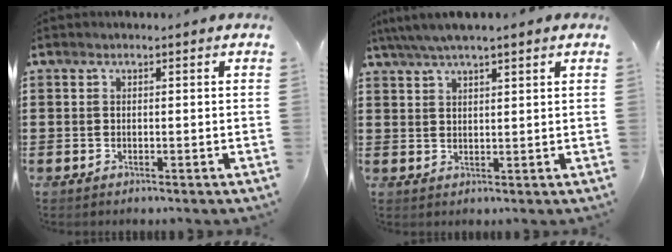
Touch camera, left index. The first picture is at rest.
{"total": 3.8, "force": [3.0, 0.3, 2.2], "torque": [-0.049, -0.001, 0.055]}